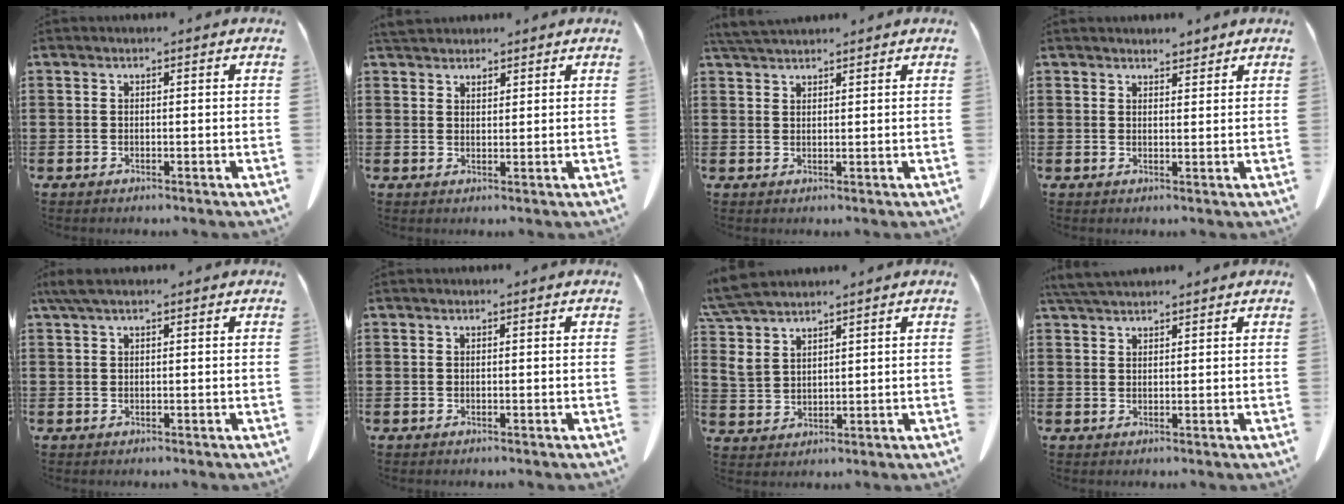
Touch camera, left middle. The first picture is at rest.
{"total": 2.6, "force": [2.4, 0.9, 0.4], "torque": [-0.013, 0.000, 0.046]}
{"total": 2.9, "force": [2.7, 0.4, 1.0], "torque": [-0.027, -0.002, 0.053]}
{"total": 2.5, "force": [2.3, 0.6, 0.4], "torque": [-0.006, -0.004, 0.043]}
{"total": 2.0, "force": [1.1, 0.4, 1.6], "torque": [-0.035, 0.002, 0.021]}
{"total": 0.0}
{"total": 5.6, "force": [4.8, 1.8, 2.3], "torque": [-0.071, -0.007, 0.089]}
{"total": 3.2, "force": [2.9, 0.5, 1.2], "torque": [-0.033, -0.002, 0.056]}